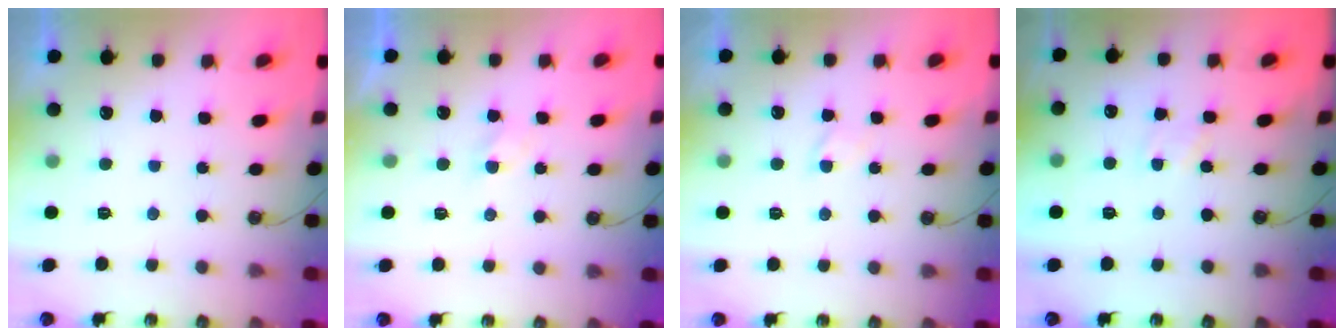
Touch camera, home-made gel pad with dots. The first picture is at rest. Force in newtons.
{"total": 2.8, "press": 2.7, "slide": 0.6}
{"total": 2.3, "press": 2.2, "slide": 0.3}
{"total": 1.9, "press": 1.9, "slide": 0.4}